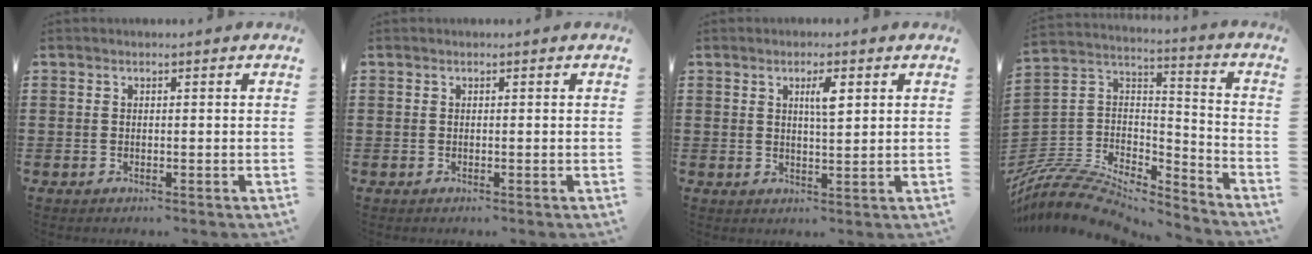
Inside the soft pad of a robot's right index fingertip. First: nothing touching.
{"total": 0.0}
{"total": 3.2, "force": [1.2, 0.7, 2.9], "torque": [-0.052, 0.003, 0.017]}
{"total": 8.9, "force": [-7.9, 3.1, 2.9], "torque": [-0.079, 0.003, -0.161]}